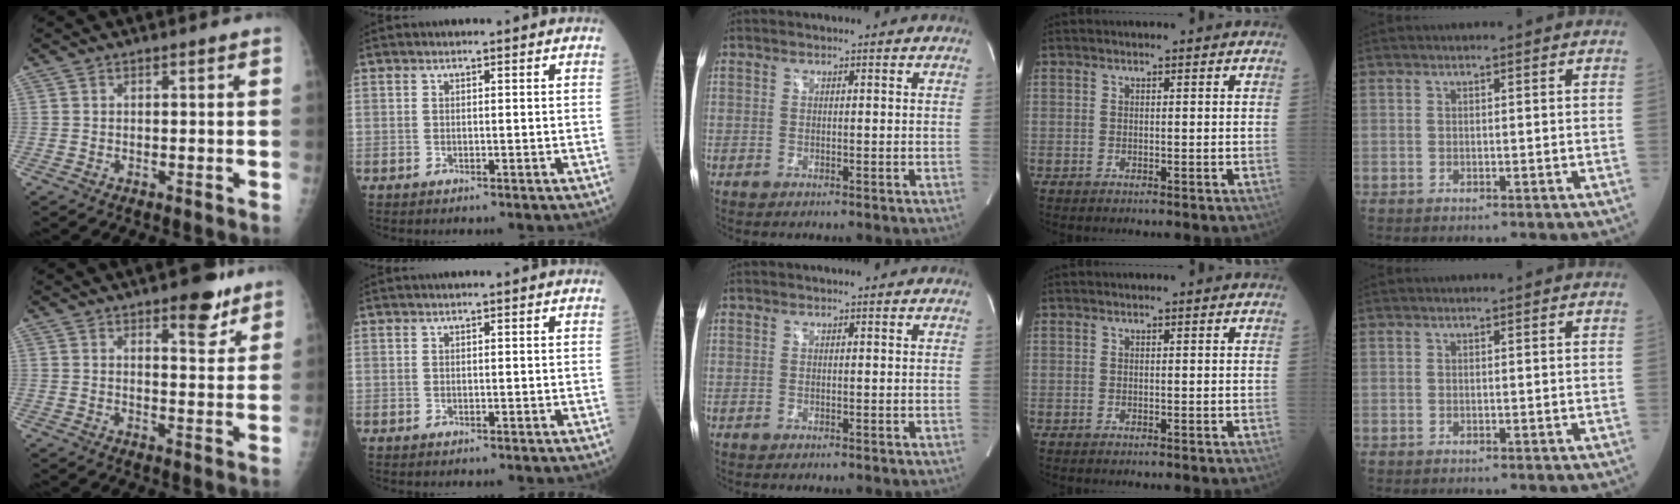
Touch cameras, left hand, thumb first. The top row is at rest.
{"thumb": {"total": 7.3, "force": [4.8, 2.8, 4.7], "torque": [-0.041, -0.028, 0.063]}}